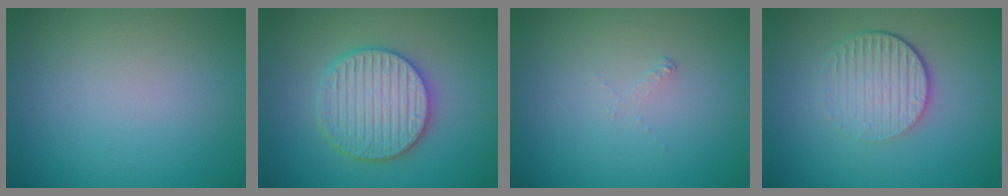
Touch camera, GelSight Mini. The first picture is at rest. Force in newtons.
{"total": 5.7, "press": 5.6, "slide": 1.1}
{"total": 0.6, "press": 0.2, "slide": 0.6}
{"total": 4.6, "press": 2.9, "slide": 3.6}